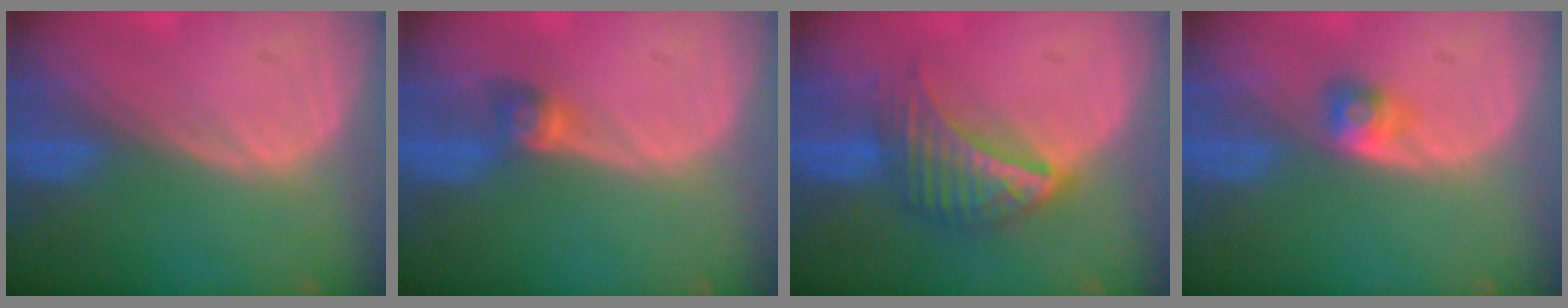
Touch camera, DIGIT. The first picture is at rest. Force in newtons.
{"total": 2.7, "press": 2.5, "slide": 0.9}
{"total": 7.4, "press": 6.5, "slide": 3.6}
{"total": 2.7, "press": 2.4, "slide": 1.1}